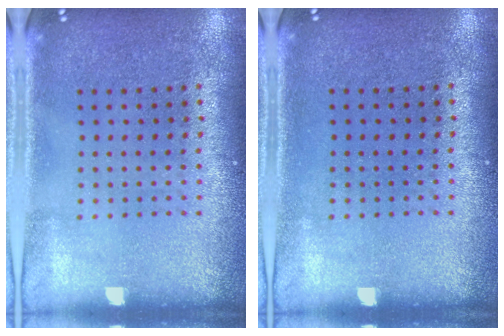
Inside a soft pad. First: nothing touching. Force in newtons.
{"total": 0.0}